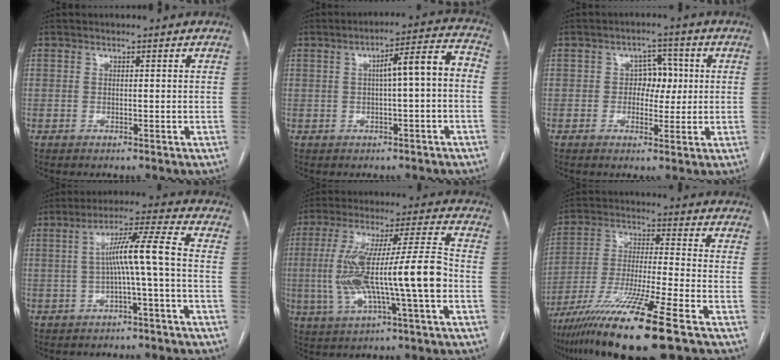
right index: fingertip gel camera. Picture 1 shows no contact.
{"total": 7.4, "force": [-0.1, 0.9, 7.4], "torque": [-0.106, 0.031, -0.003]}
{"total": 4.6, "force": [0.3, 3.2, 3.3], "torque": [-0.042, 0.015, 0.005]}
{"total": 7.9, "force": [-0.8, -0.8, 7.9], "torque": [-0.136, 0.025, -0.011]}
{"total": 16.7, "force": [-2.4, 1.1, 16.4], "torque": [-0.310, 0.018, -0.040]}
{"total": 16.7, "force": [-10.6, -0.6, 12.9], "torque": [-0.251, -0.048, -0.191]}